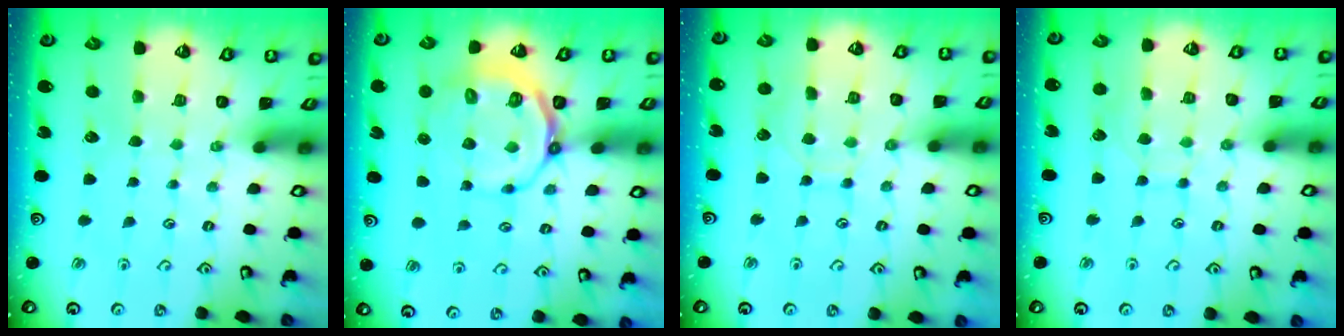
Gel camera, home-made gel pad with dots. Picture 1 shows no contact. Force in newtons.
{"total": 9.1, "press": 8.6, "slide": 3.0}
{"total": 6.9, "press": 6.8, "slide": 0.7}
{"total": 7.8, "press": 7.7, "slide": 0.6}